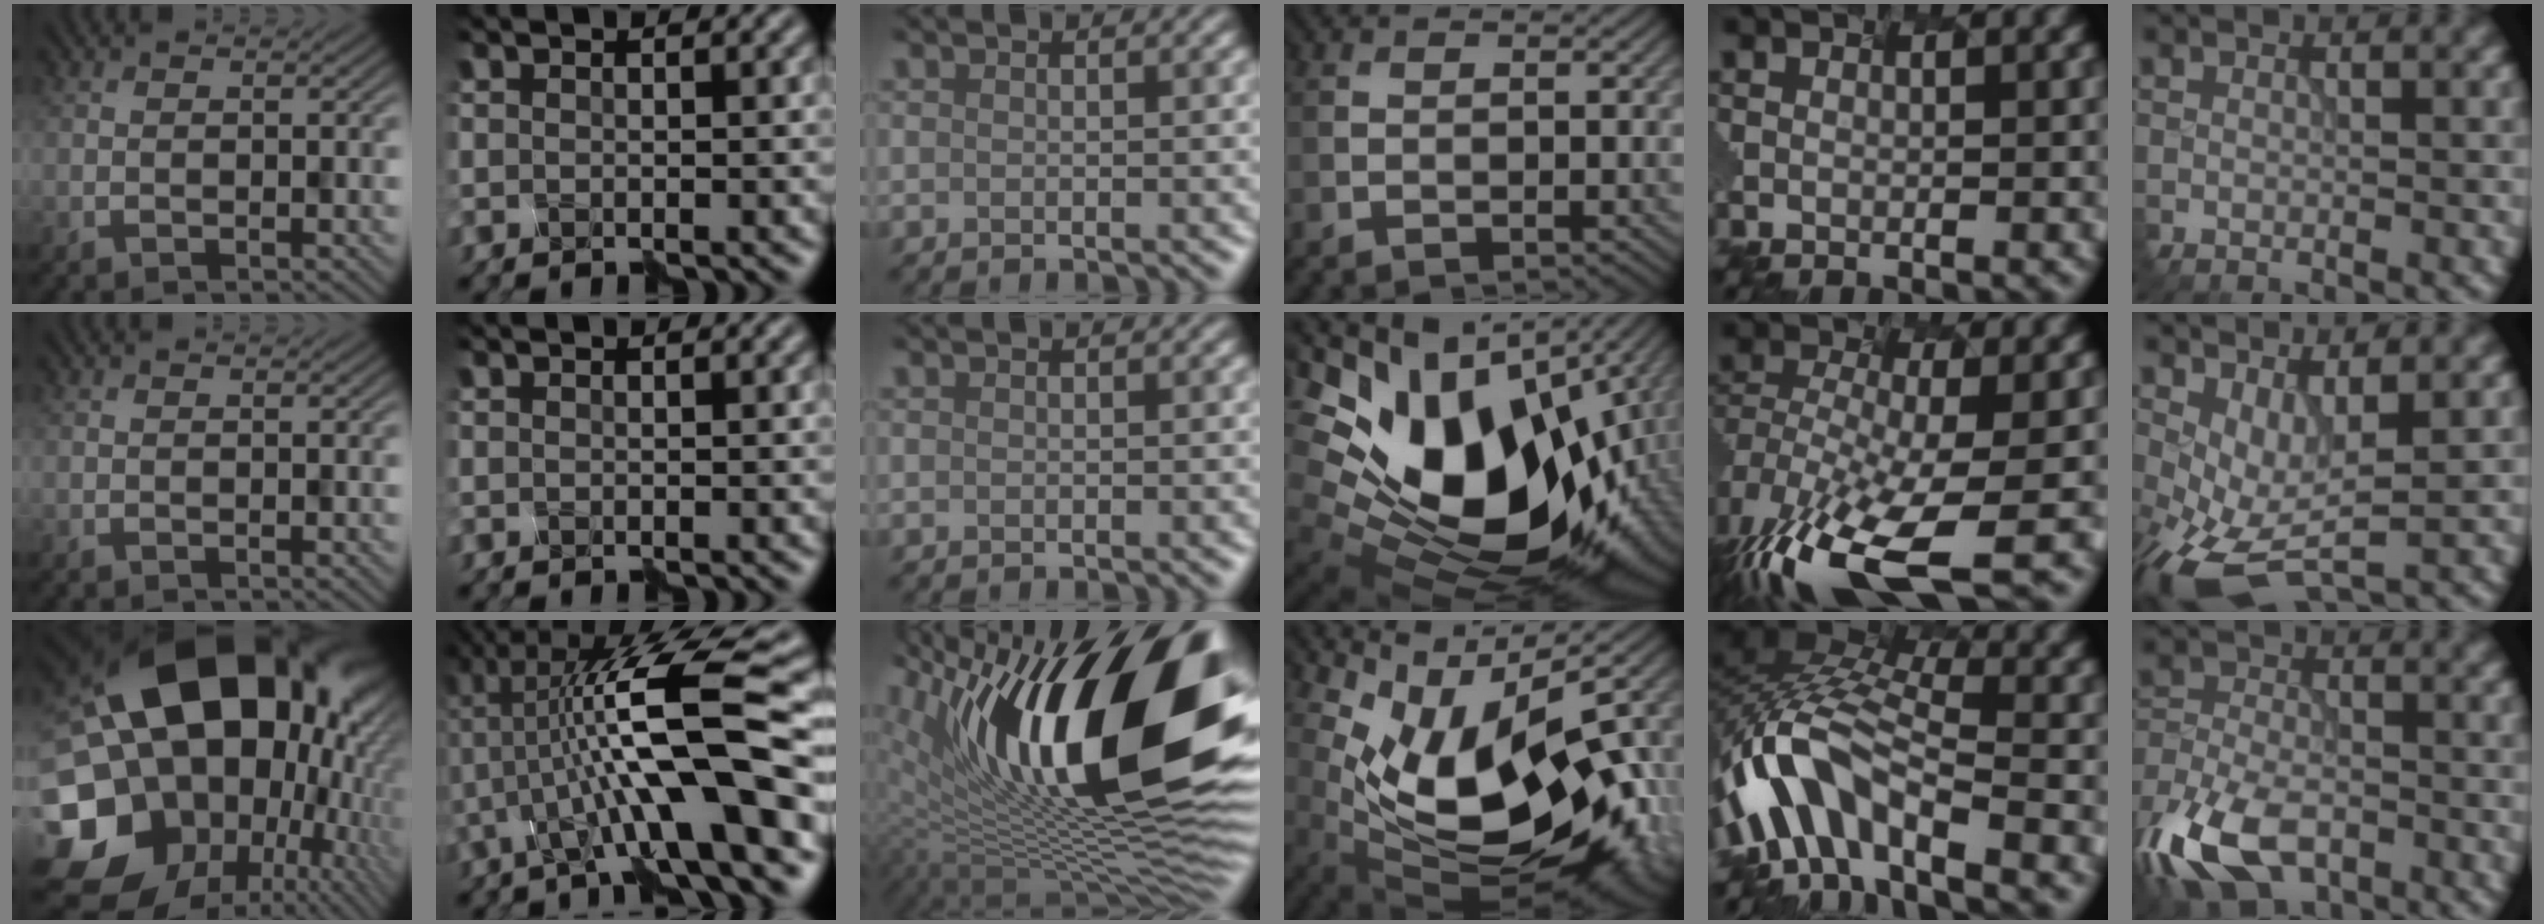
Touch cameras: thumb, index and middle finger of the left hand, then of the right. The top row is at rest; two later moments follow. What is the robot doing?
{"motion": "disassemble", "object": "markers"}